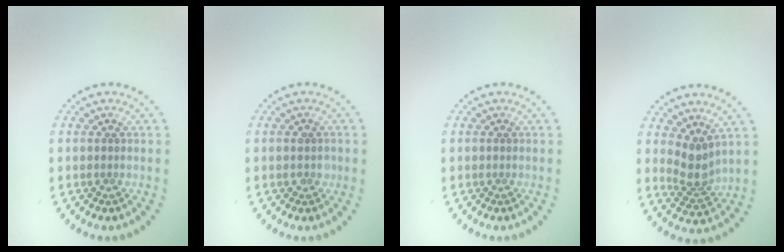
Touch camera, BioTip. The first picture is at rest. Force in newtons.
{"total": 1.1, "press": 1.1, "slide": 0.2}
{"total": 0.0}
{"total": 2.6, "press": 1.9, "slide": 1.7}